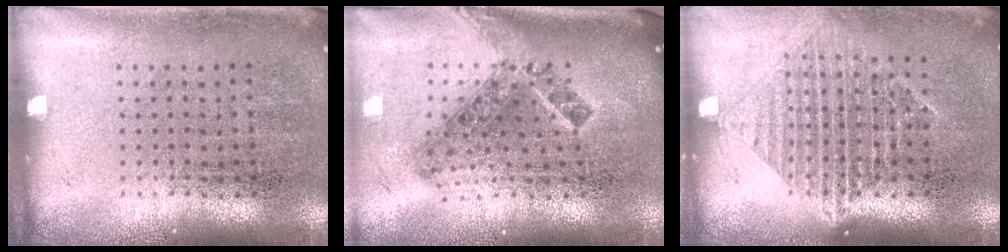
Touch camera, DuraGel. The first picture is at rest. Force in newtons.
{"total": 1.7, "press": 1.3, "slide": 1.2}
{"total": 1.4, "press": 1.3, "slide": 0.6}